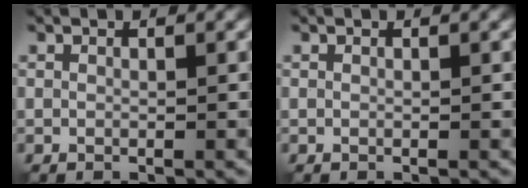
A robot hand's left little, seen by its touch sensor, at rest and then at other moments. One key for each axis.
{"total": 0.0}